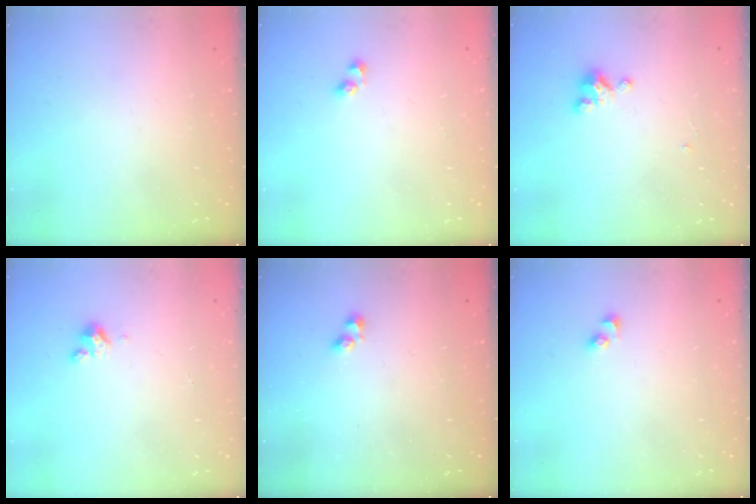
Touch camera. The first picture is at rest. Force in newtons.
{"total": 2.7, "press": 2.6, "slide": 0.6}
{"total": 2.7, "press": 2.7, "slide": 0.3}
{"total": 3.4, "press": 3.4, "slide": 0.3}
{"total": 0.9, "press": 0.4, "slide": 0.8}
{"total": 2.5, "press": 2.5, "slide": 0.3}